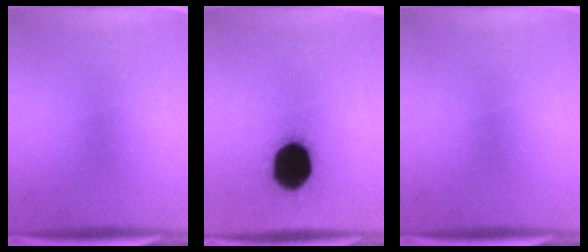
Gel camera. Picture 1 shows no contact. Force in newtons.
{"total": 19.2}
{"total": 0.0}